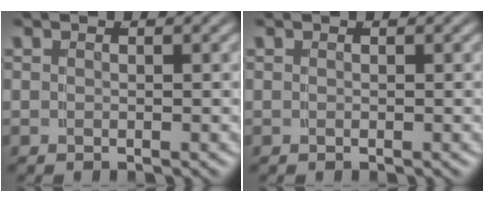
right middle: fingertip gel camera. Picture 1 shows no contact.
{"total": 0.0}